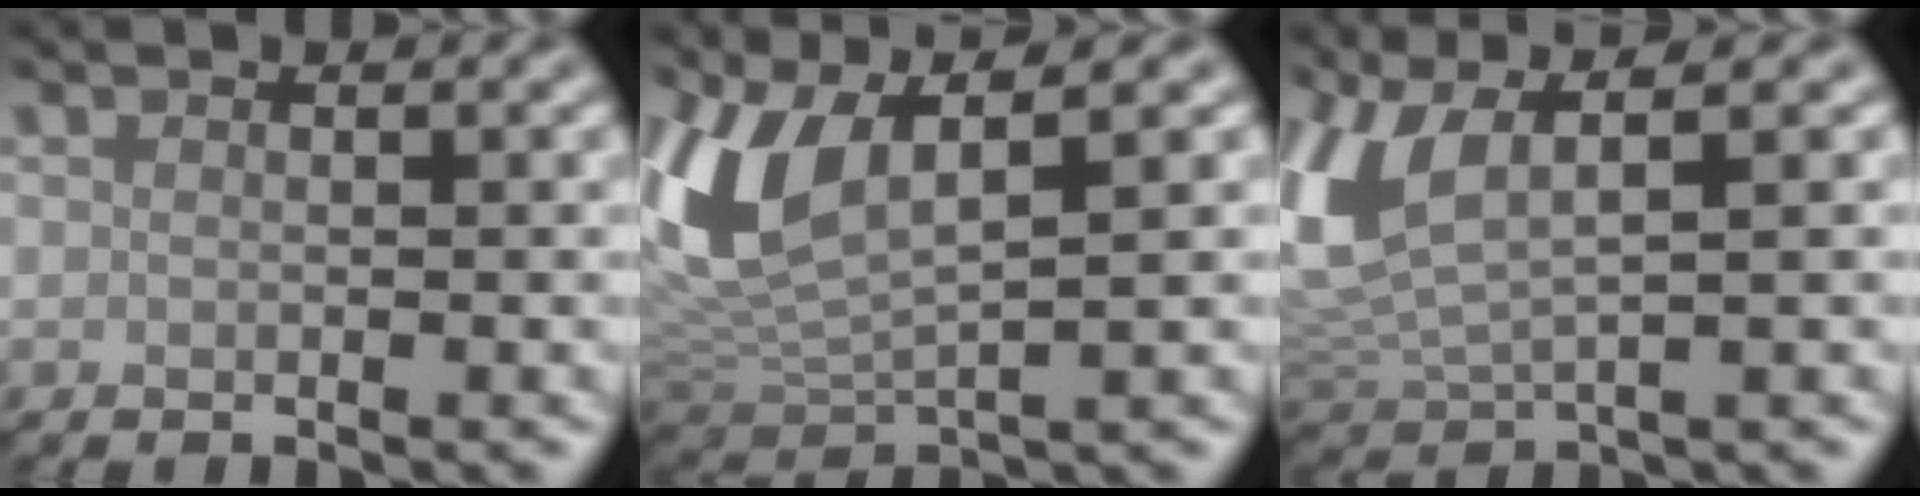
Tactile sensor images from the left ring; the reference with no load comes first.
{"total": 7.5, "force": [2.7, 3.0, 6.3], "torque": [-0.150, 0.002, 0.055]}
{"total": 6.4, "force": [2.7, 2.4, 5.3], "torque": [-0.132, 0.008, 0.055]}